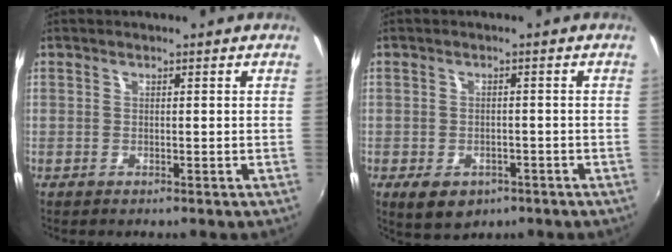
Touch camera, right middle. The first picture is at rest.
{"total": 6.5, "force": [-3.5, 4.2, 3.5], "torque": [-0.072, -0.018, -0.048]}